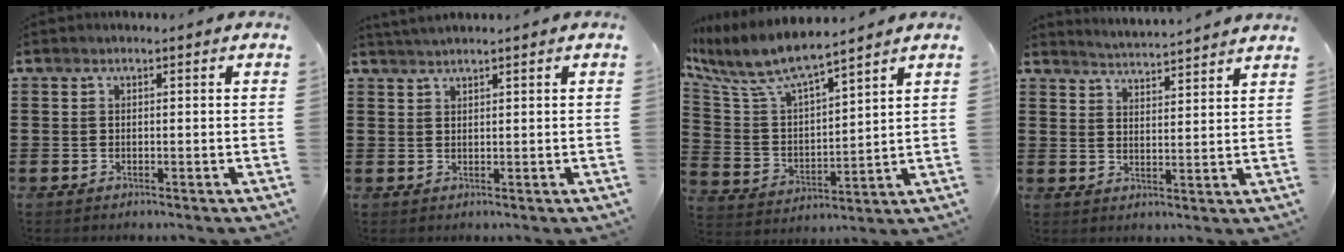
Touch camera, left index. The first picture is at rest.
{"total": 1.4, "force": [1.3, -0.2, 0.5], "torque": [-0.011, 0.001, 0.026]}
{"total": 7.8, "force": [6.6, 1.5, 3.8], "torque": [-0.105, -0.036, 0.110]}
{"total": 3.8, "force": [3.7, -1.0, -0.1], "torque": [-0.013, -0.025, 0.063]}